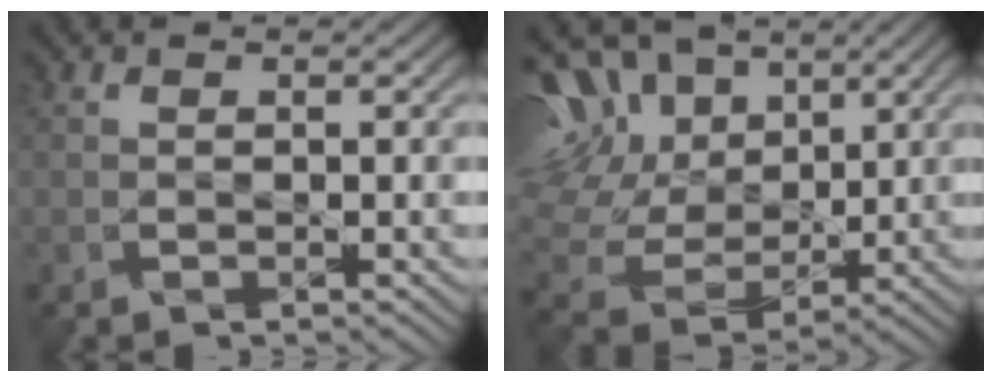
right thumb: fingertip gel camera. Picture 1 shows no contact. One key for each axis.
{"total": 14.9, "fx": 6.1, "fy": 10.7, "fz": 8.5, "tx": -0.262, "ty": 0.056, "tz": 0.129}